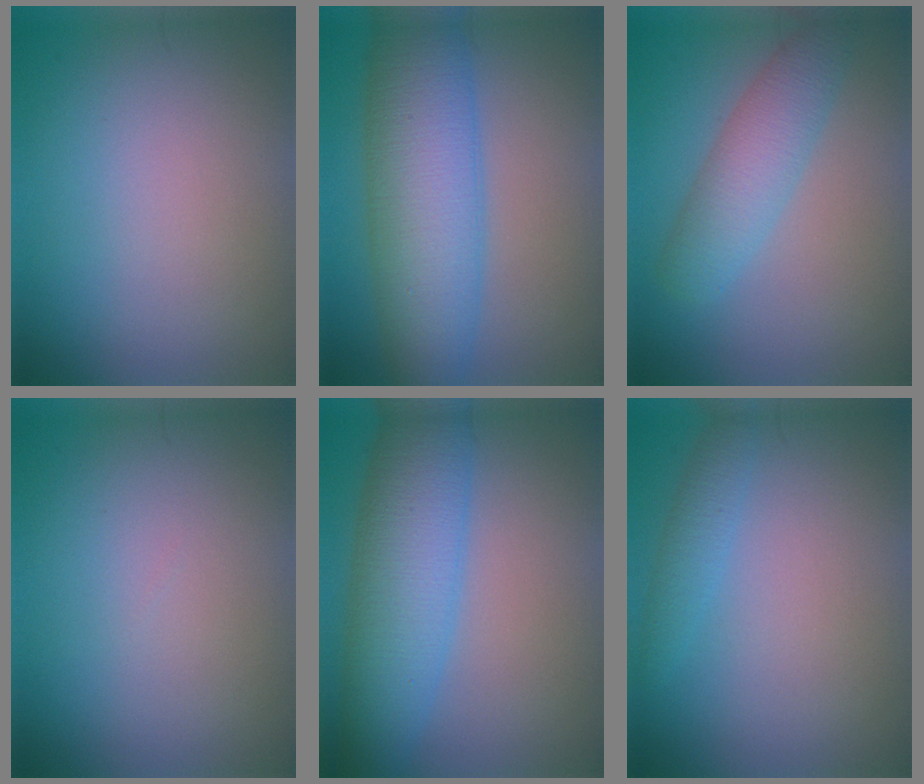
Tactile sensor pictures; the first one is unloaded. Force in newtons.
{"total": 9.7, "press": 9.7, "slide": 0.3}
{"total": 4.2, "press": 4.2, "slide": 0.1}
{"total": 0.0}
{"total": 7.9, "press": 7.9, "slide": 0.2}
{"total": 1.6, "press": 1.6, "slide": 0.1}